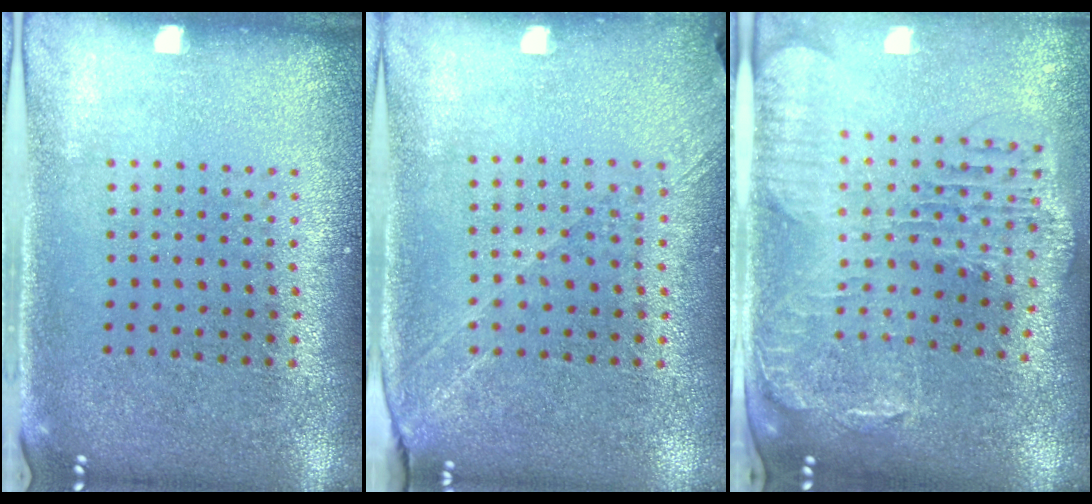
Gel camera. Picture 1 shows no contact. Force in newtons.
{"total": 1.3, "press": 1.3, "slide": 0.4}
{"total": 1.8, "press": 1.6, "slide": 0.7}